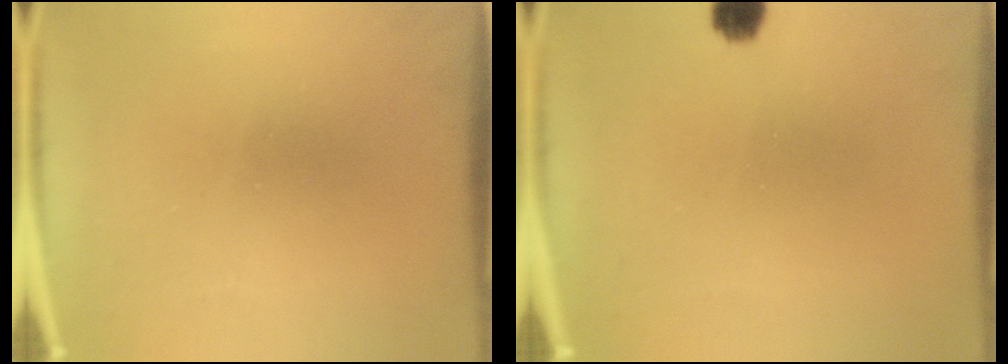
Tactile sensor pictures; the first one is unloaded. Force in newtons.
{"total": 3.2}